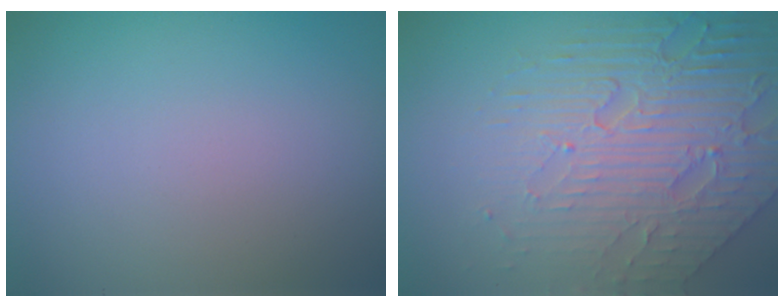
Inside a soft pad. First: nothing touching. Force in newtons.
{"total": 7.9, "press": 5.7, "slide": 5.5}